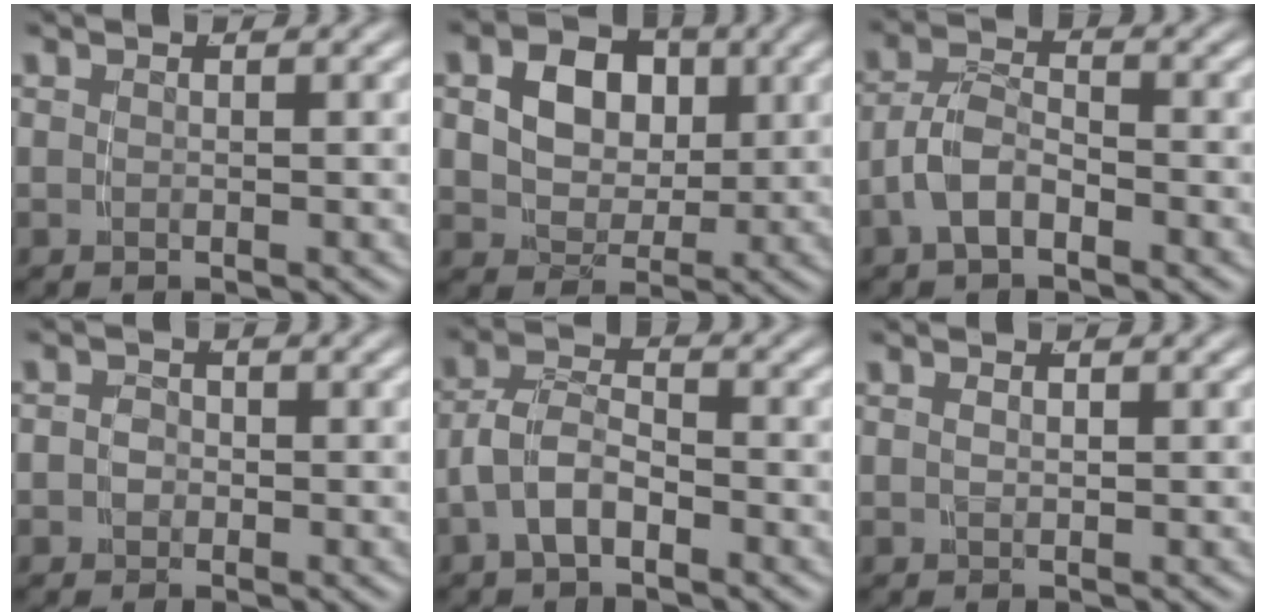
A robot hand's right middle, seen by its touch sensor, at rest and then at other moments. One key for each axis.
{"total": 7.6, "fx": 1.8, "fy": 6.0, "fz": 4.3, "tx": -0.084, "ty": -0.013, "tz": 0.029}
{"total": 3.9, "fx": -1.9, "fy": 2.5, "fz": 2.4, "tx": -0.049, "ty": -0.010, "tz": -0.032}
{"total": 2.1, "fx": -0.6, "fy": 1.9, "fz": 0.5, "tx": -0.022, "ty": -0.014, "tz": -0.009}
{"total": 4.0, "fx": -1.8, "fy": 2.4, "fz": 2.6, "tx": -0.053, "ty": -0.016, "tz": -0.026}
{"total": 0.8, "fx": 0.2, "fy": 0.3, "fz": 0.7, "tx": -0.007, "ty": 0.000, "tz": 0.008}